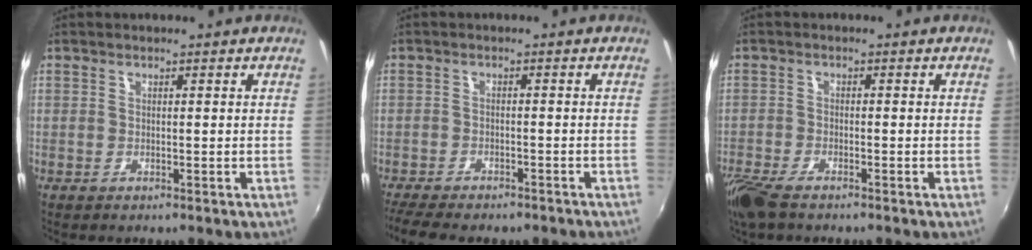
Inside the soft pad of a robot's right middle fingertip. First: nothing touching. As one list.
[{"total": 10.1, "force": [-8.5, 2.7, 4.6], "torque": [-0.112, -0.027, -0.132]}, {"total": 7.4, "force": [-5.6, 2.1, 4.3], "torque": [-0.117, -0.032, -0.111]}]